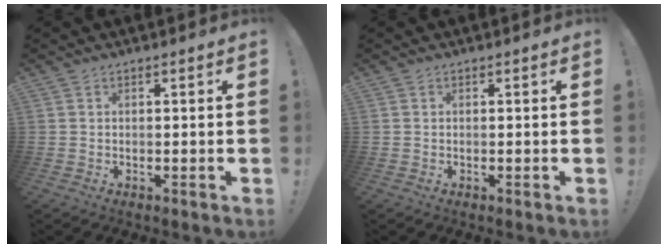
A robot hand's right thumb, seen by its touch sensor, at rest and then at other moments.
{"total": 0.0}